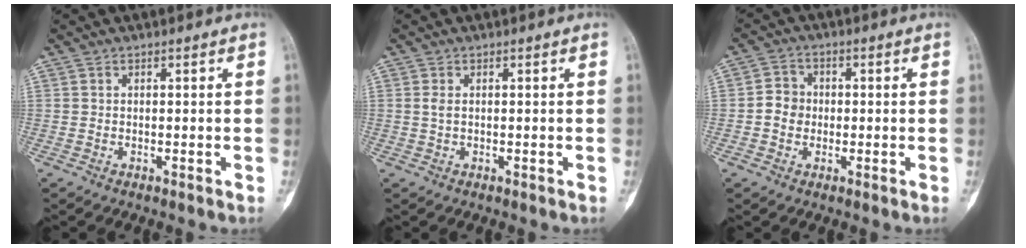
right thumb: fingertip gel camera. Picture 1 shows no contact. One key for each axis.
{"total": 1.0, "fx": 0.1, "fy": 0.5, "fz": 0.9, "tx": -0.020, "ty": 0.000, "tz": 0.004}
{"total": 4.2, "fx": -0.5, "fy": 3.8, "fz": 1.7, "tx": -0.013, "ty": 0.012, "tz": -0.015}